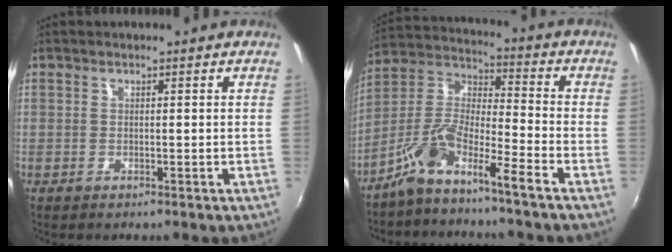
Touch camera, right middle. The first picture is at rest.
{"total": 8.8, "force": [-6.2, 0.2, 6.2], "torque": [-0.135, 0.010, -0.127]}